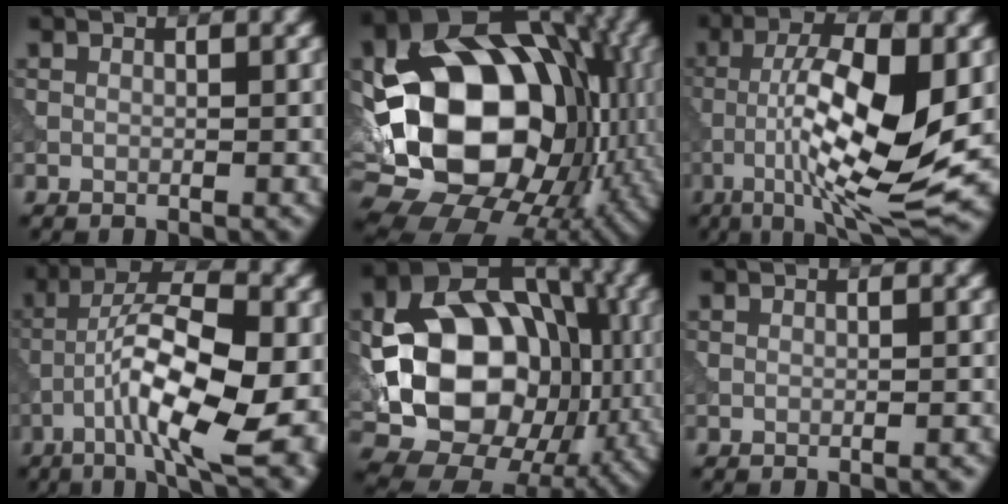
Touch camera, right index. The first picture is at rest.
{"total": 17.3, "force": [-1.1, 12.5, 12.0], "torque": [-0.209, -0.003, -0.023]}
{"total": 12.2, "force": [-1.9, 3.2, 11.6], "torque": [-0.196, 0.002, -0.038]}
{"total": 13.1, "force": [-4.9, 3.9, 11.5], "torque": [-0.191, 0.009, -0.082]}
{"total": 15.1, "force": [-1.3, 10.9, 10.3], "torque": [-0.147, -0.007, -0.017]}
{"total": 0.5, "force": [-0.4, -0.2, 0.3], "torque": [-0.001, -0.005, -0.007]}